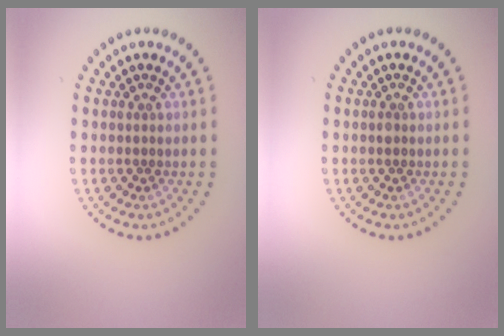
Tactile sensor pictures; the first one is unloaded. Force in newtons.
{"total": 0.6, "press": 0.6, "slide": 0.1}